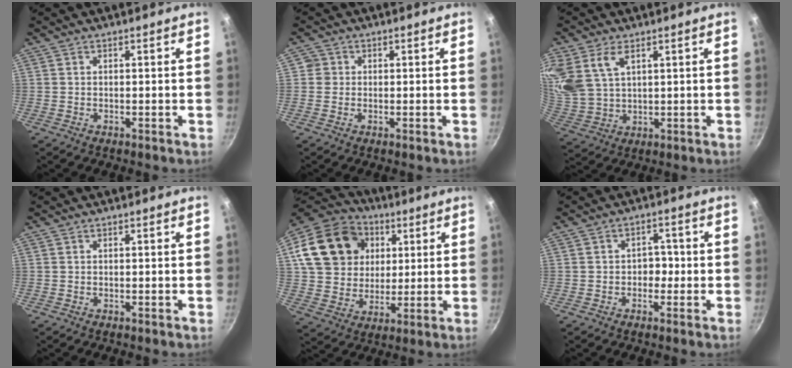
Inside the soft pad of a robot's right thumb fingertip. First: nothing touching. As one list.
[{"total": 2.1, "force": [0.1, 2.0, 0.4], "torque": [0.009, 0.006, -0.004]}, {"total": 12.0, "force": [5.8, 7.6, 7.4], "torque": [-0.161, -0.011, 0.128]}, {"total": 0.0}, {"total": 21.5, "force": [6.2, 17.4, 10.9], "torque": [-0.193, 0.017, 0.111]}, {"total": 3.3, "force": [-0.6, 2.7, 1.9], "torque": [0.007, 0.014, -0.013]}]